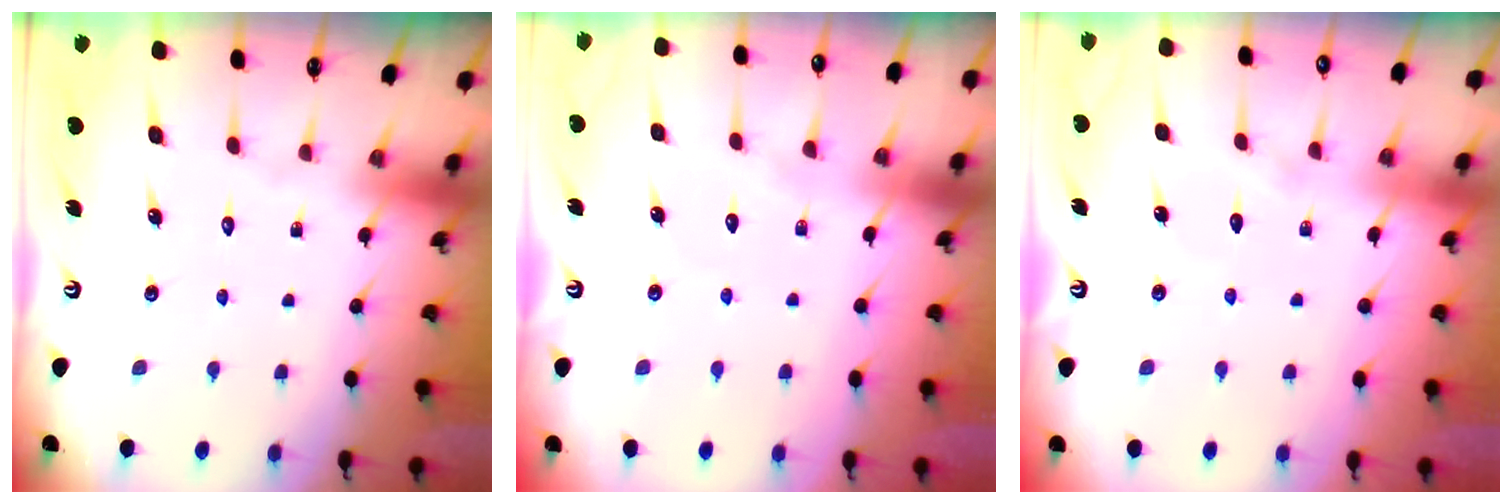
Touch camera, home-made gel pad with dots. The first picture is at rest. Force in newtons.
{"total": 4.4, "press": 4.4, "slide": 0.4}
{"total": 5.9, "press": 5.9, "slide": 0.6}